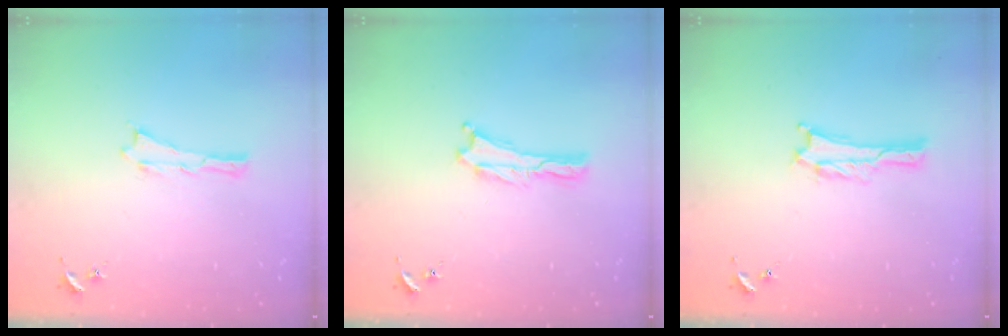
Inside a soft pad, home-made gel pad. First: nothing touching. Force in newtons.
{"total": 0.0}
{"total": 1.0, "press": 1.0, "slide": 0.1}